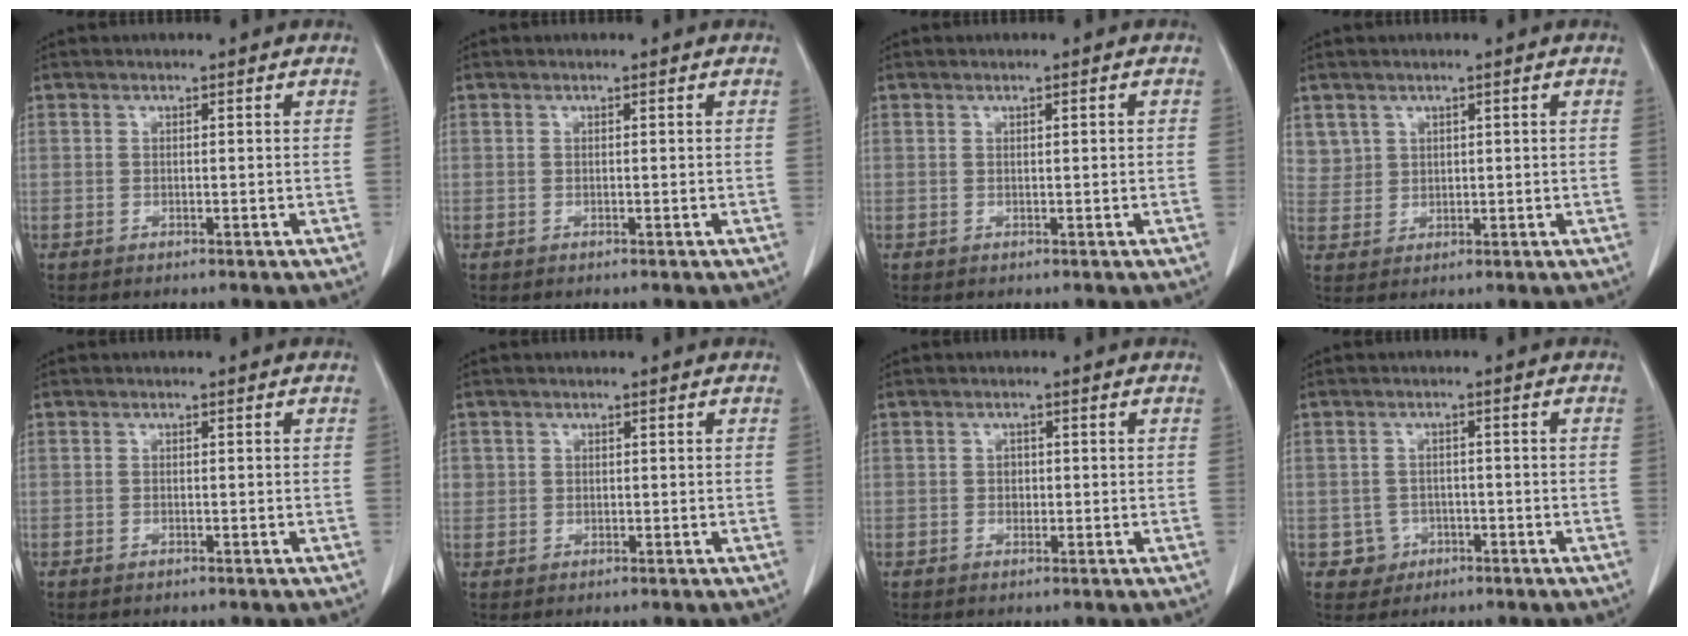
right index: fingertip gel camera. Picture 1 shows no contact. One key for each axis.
{"total": 0.0}
{"total": 0.6, "fx": 0.1, "fy": -0.1, "fz": 0.6, "tx": -0.013, "ty": -0.001, "tz": 0.005}
{"total": 3.9, "fx": 2.2, "fy": 3.2, "fz": -0.3, "tx": 0.019, "ty": 0.002, "tz": 0.044}
{"total": 0.5, "fx": -0.4, "fy": 0.0, "fz": 0.3, "tx": -0.012, "ty": -0.002, "tz": -0.004}
{"total": 1.6, "fx": 0.4, "fy": 1.5, "fz": 0.2, "tx": 0.009, "ty": 0.007, "tz": 0.006}
{"total": 1.2, "fx": -0.1, "fy": 1.1, "fz": 0.6, "tx": -0.009, "ty": 0.003, "tz": -0.001}
{"total": 3.1, "fx": -1.3, "fy": 2.8, "fz": -0.2, "tx": 0.012, "ty": 0.014, "tz": -0.015}